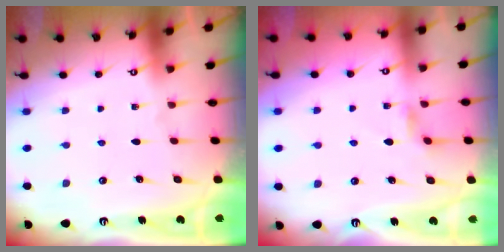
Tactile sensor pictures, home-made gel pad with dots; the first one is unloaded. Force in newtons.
{"total": 2.3, "press": 2.3, "slide": 0.4}